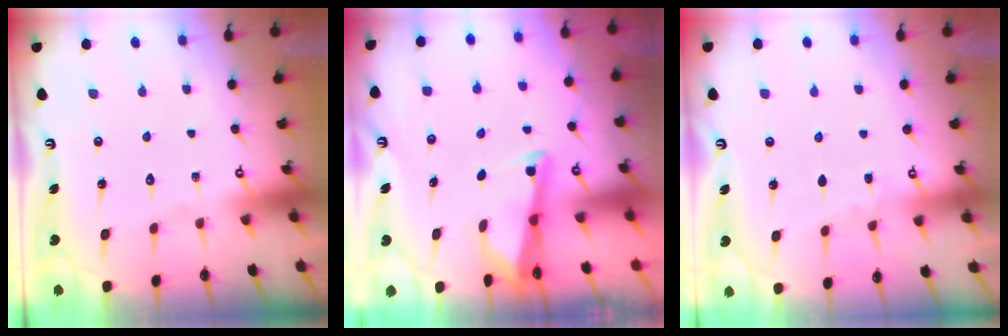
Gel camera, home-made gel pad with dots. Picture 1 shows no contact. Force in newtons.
{"total": 2.5, "press": 2.5, "slide": 0.2}
{"total": 2.6, "press": 2.5, "slide": 0.4}